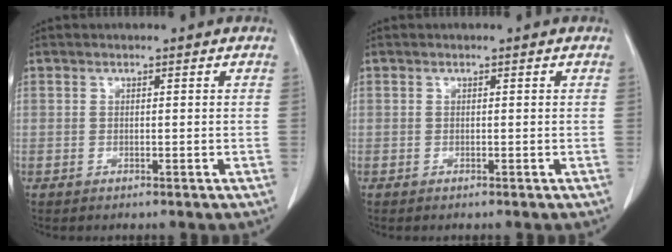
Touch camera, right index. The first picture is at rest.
{"total": 0.0}